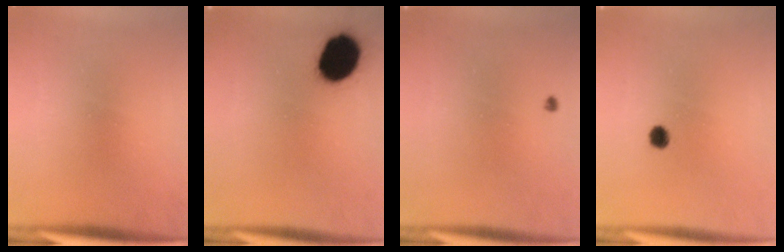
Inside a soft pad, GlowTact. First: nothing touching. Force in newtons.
{"total": 13.6}
{"total": 0.7}
{"total": 1.4}